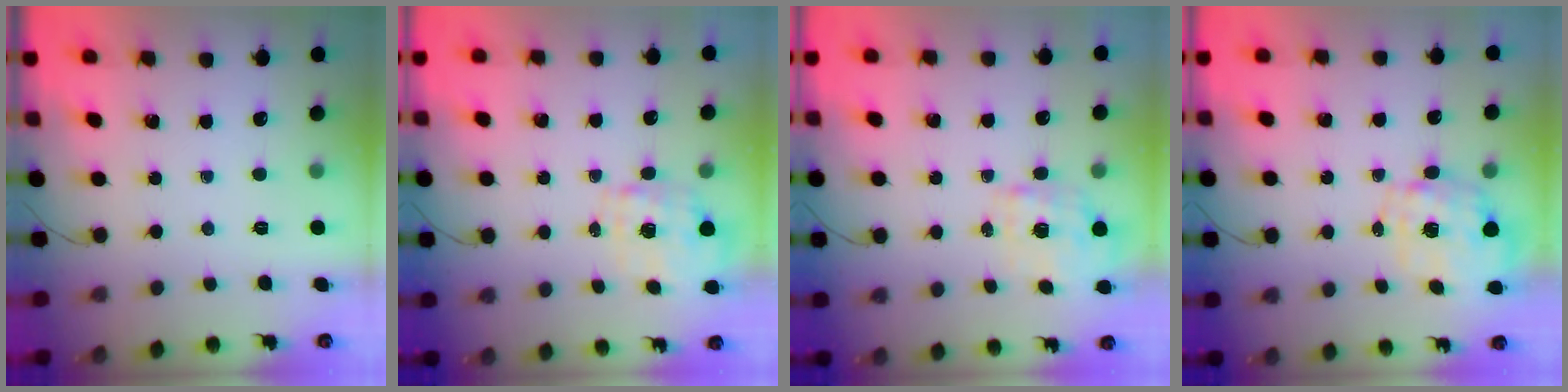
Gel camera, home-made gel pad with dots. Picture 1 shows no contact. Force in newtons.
{"total": 1.7, "press": 1.6, "slide": 0.5}
{"total": 1.2, "press": 1.0, "slide": 0.7}
{"total": 6.2, "press": 5.9, "slide": 1.9}